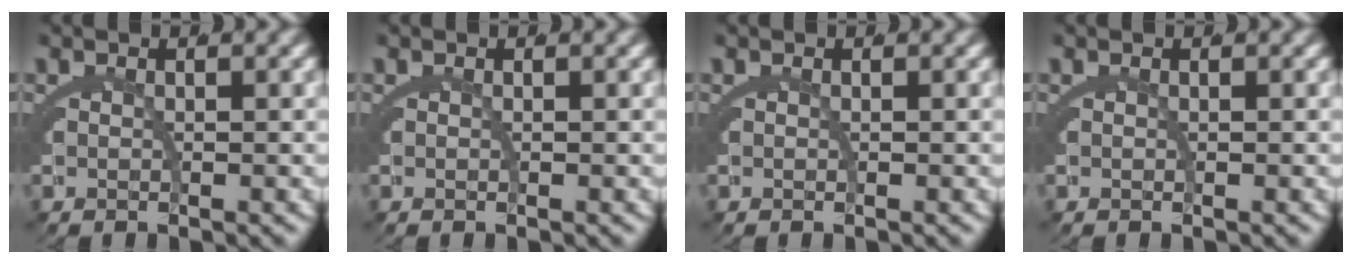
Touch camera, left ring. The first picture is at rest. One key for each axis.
{"total": 0.0}
{"total": 0.0}
{"total": 0.0}